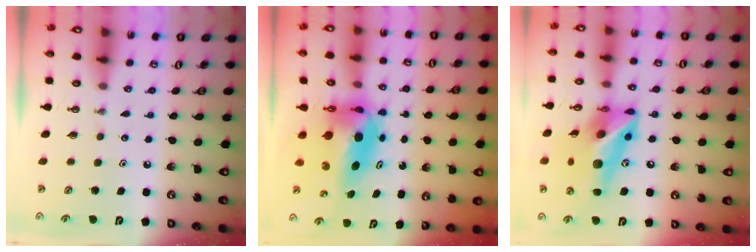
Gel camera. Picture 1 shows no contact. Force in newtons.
{"total": 10.1, "press": 9.0, "slide": 4.5}
{"total": 17.6, "press": 17.4, "slide": 2.9}